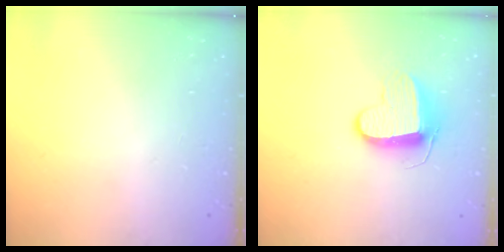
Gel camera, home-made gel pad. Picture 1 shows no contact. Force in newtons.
{"total": 9.8, "press": 9.8, "slide": 0.4}